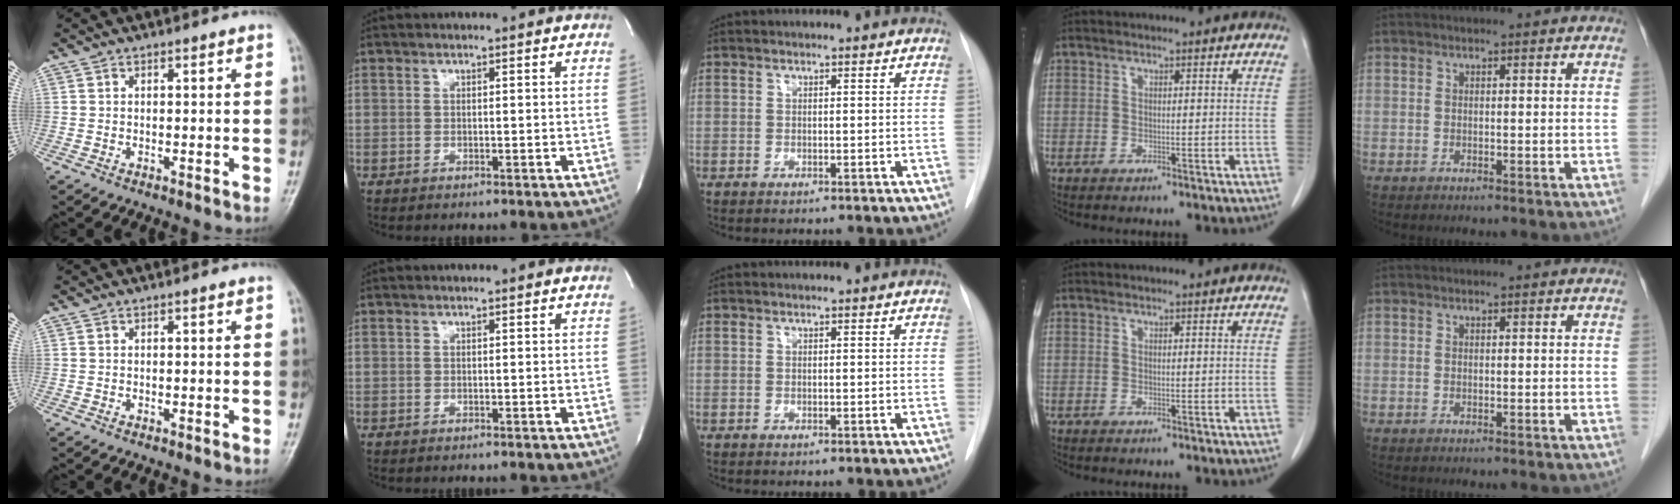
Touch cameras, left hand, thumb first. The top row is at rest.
{}